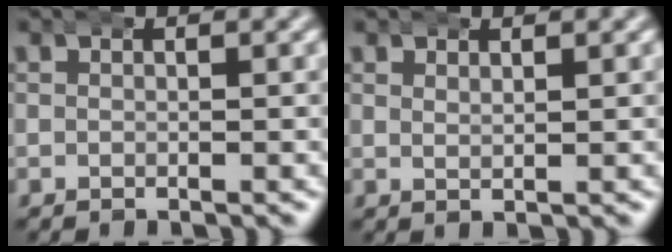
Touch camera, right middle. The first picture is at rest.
{"total": 1.1, "force": [0.9, 0.0, 0.6], "torque": [-0.005, -0.003, 0.020]}